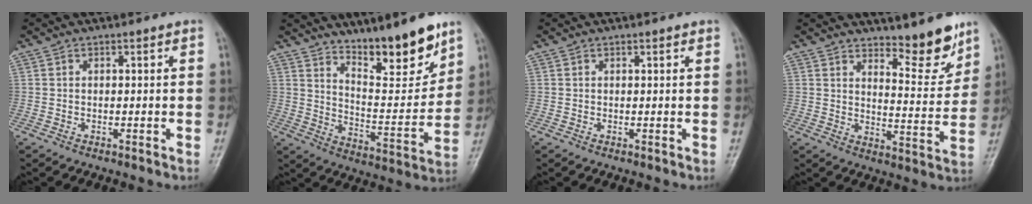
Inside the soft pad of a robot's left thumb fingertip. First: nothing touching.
{"total": 14.3, "force": [10.8, 3.5, 8.6], "torque": [-0.100, -0.085, 0.184]}
{"total": 0.7, "force": [0.5, 0.2, 0.4], "torque": [-0.007, -0.002, 0.006]}
{"total": 9.0, "force": [7.4, 2.2, 4.7], "torque": [-0.044, -0.070, 0.118]}